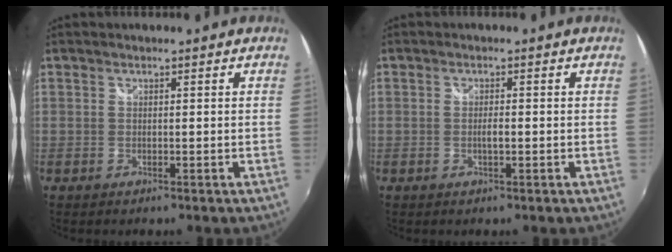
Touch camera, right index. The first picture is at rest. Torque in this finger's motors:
{"motor_torque": [0.30, 0.07, 0.14, 0.03]}